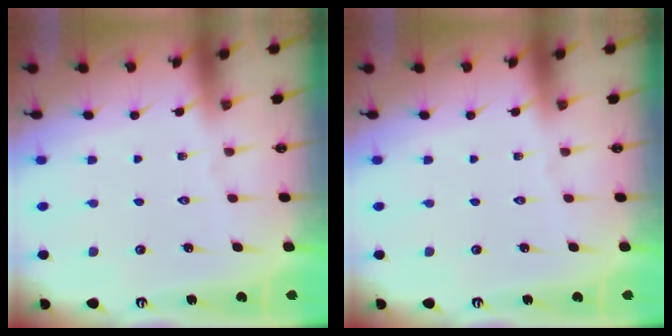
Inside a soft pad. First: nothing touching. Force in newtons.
{"total": 0.0}